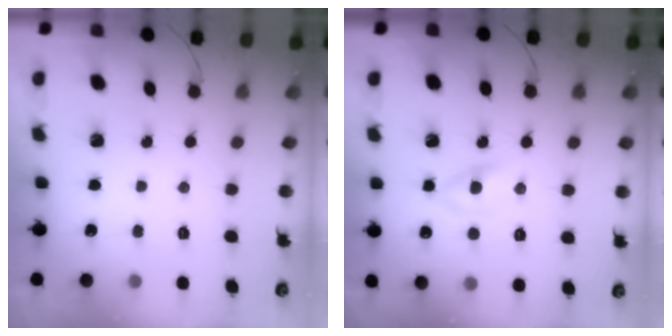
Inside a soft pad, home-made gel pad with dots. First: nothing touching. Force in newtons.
{"total": 2.6, "press": 2.3, "slide": 1.3}